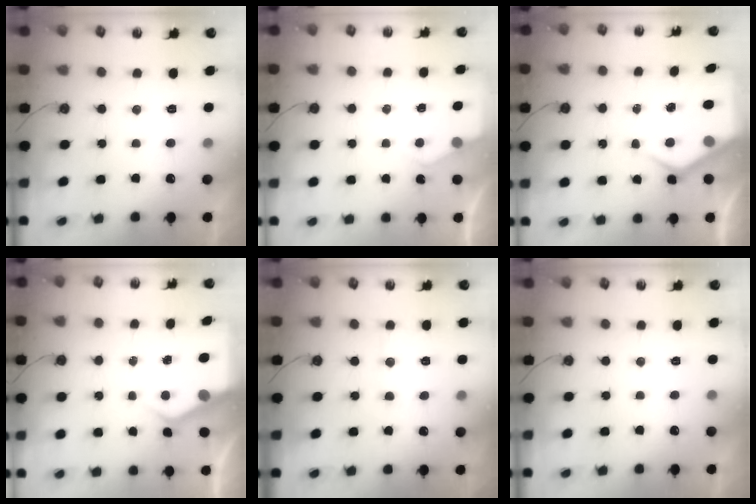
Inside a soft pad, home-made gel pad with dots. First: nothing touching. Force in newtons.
{"total": 3.7, "press": 3.7, "slide": 0.5}
{"total": 8.8, "press": 8.7, "slide": 0.9}
{"total": 5.1, "press": 5.1, "slide": 0.3}
{"total": 5.0, "press": 5.0, "slide": 0.5}
{"total": 0.0}